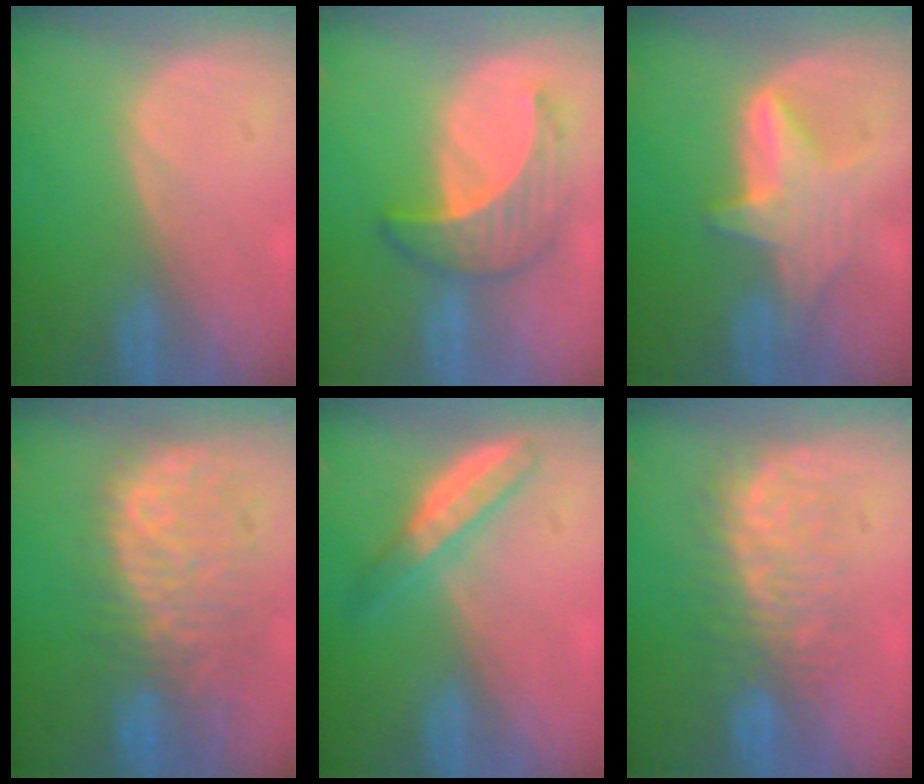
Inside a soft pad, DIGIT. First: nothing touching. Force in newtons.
{"total": 6.9, "press": 6.3, "slide": 2.9}
{"total": 6.0, "press": 5.9, "slide": 1.1}
{"total": 10.8, "press": 9.4, "slide": 5.3}
{"total": 4.7, "press": 4.4, "slide": 1.4}
{"total": 7.6, "press": 7.5, "slide": 1.2}